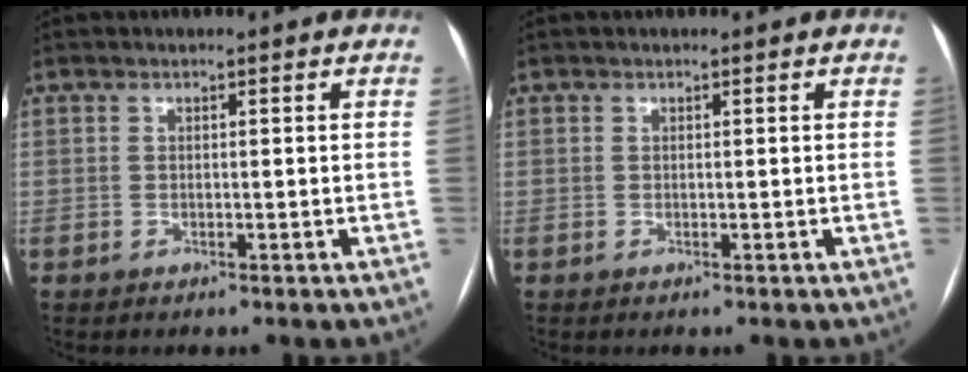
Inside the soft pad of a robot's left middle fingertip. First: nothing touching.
{"total": 0.0}